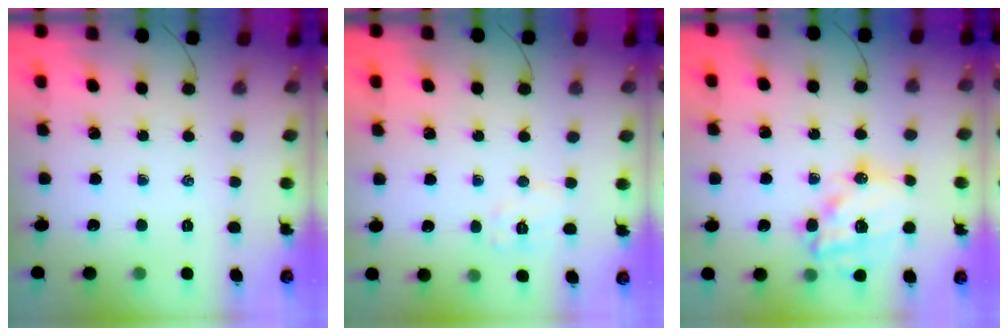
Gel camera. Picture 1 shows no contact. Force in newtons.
{"total": 6.6, "press": 6.5, "slide": 1.2}
{"total": 17.0, "press": 16.7, "slide": 3.4}